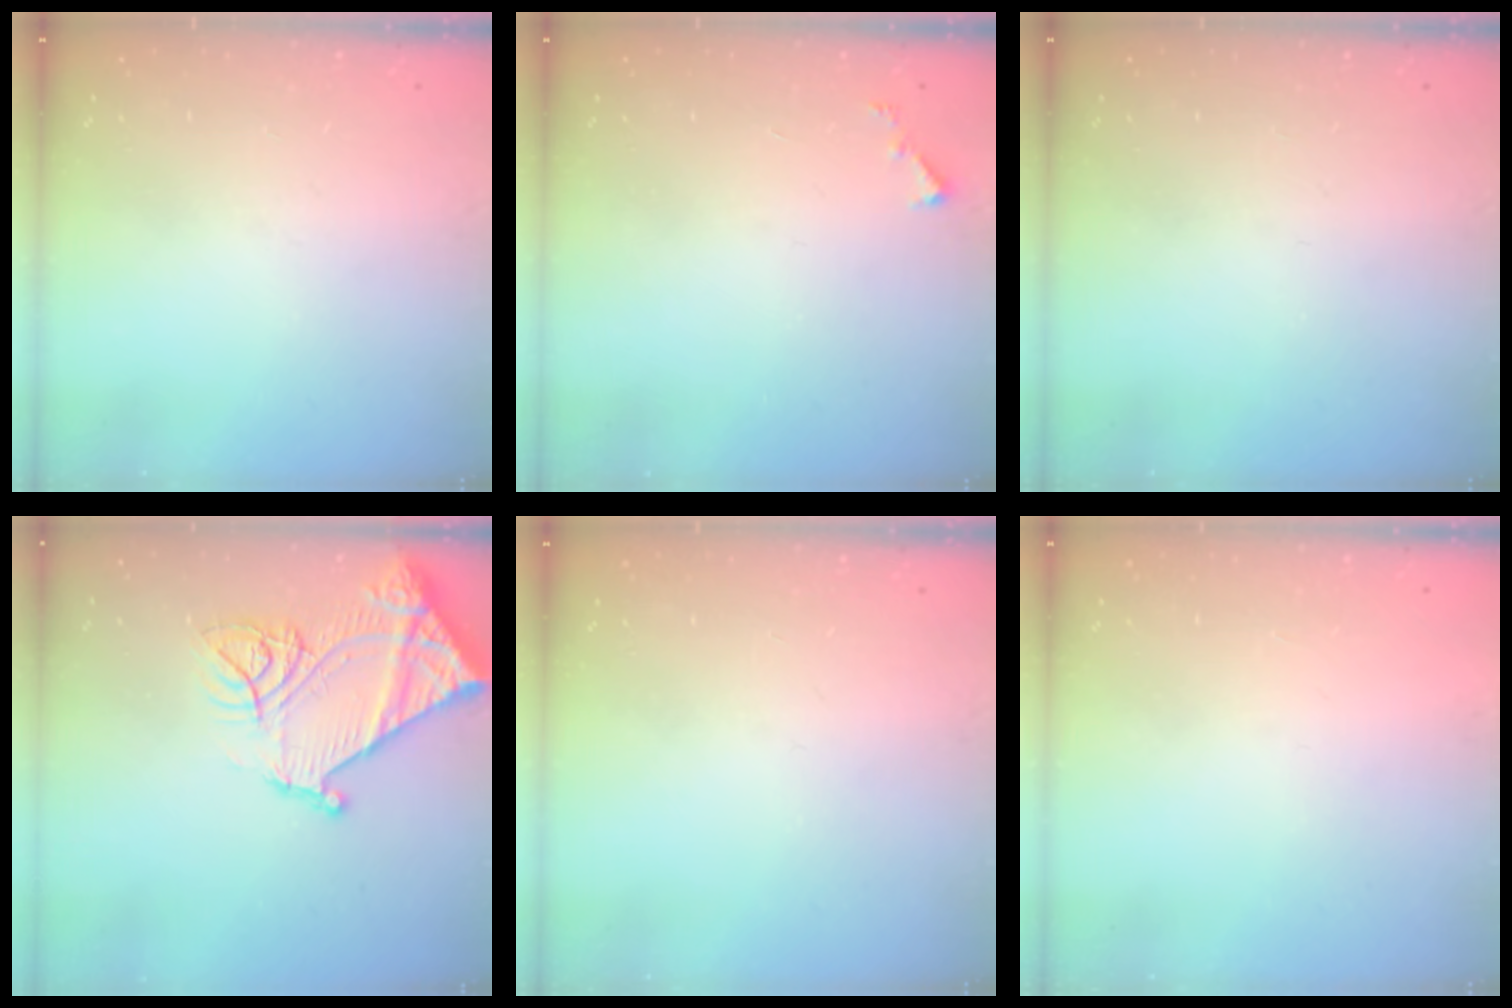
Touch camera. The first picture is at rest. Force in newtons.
{"total": 3.3, "press": 3.3, "slide": 0.3}
{"total": 0.0}
{"total": 19.9, "press": 19.8, "slide": 2.1}
{"total": 0.0}
{"total": 1.5, "press": 1.5, "slide": 0.1}